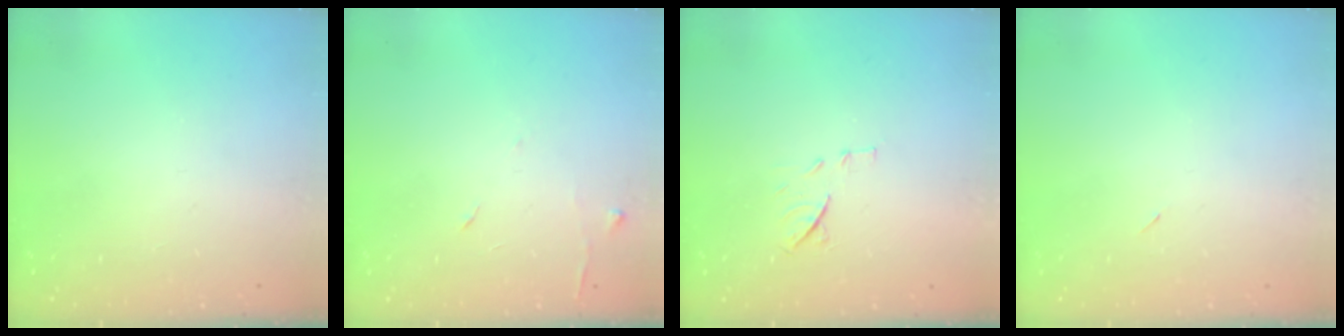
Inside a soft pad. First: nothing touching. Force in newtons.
{"total": 5.8, "press": 5.7, "slide": 0.6}
{"total": 8.6, "press": 8.5, "slide": 1.1}
{"total": 2.3, "press": 1.9, "slide": 1.2}